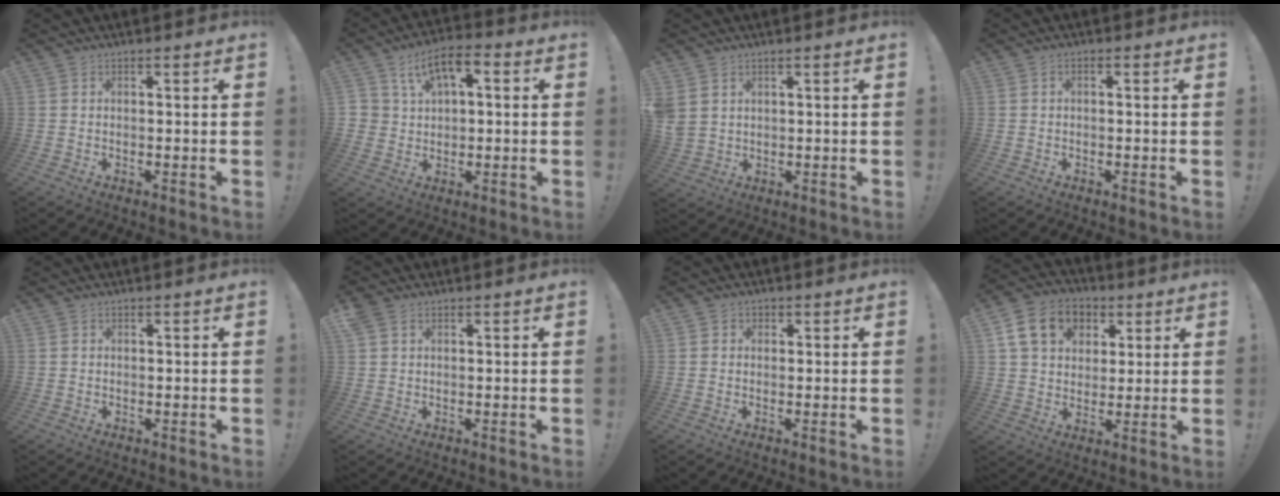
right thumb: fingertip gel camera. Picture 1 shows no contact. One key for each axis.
{"total": 8.7, "fx": 3.2, "fy": 6.0, "fz": 5.4, "tx": -0.086, "ty": -0.005, "tz": 0.061}
{"total": 3.7, "fx": 1.7, "fy": 2.9, "fz": 1.5, "tx": -0.043, "ty": -0.004, "tz": 0.038}
{"total": 1.1, "fx": -0.7, "fy": 0.5, "fz": 0.7, "tx": -0.015, "ty": 0.005, "tz": -0.011}
{"total": 0.7, "fx": 0.1, "fy": 0.7, "fz": -0.1, "tx": 0.004, "ty": 0.001, "tz": 0.001}
{"total": 2.8, "fx": 1.6, "fy": 1.8, "fz": 1.3, "tx": -0.028, "ty": 0.001, "tz": 0.032}
{"total": 1.4, "fx": 0.3, "fy": 1.3, "fz": 0.4, "tx": 0.000, "ty": 0.000, "tz": 0.004}
{"total": 14.9, "fx": 5.8, "fy": 11.4, "fz": 7.6, "tx": -0.109, "ty": -0.015, "tz": 0.114}